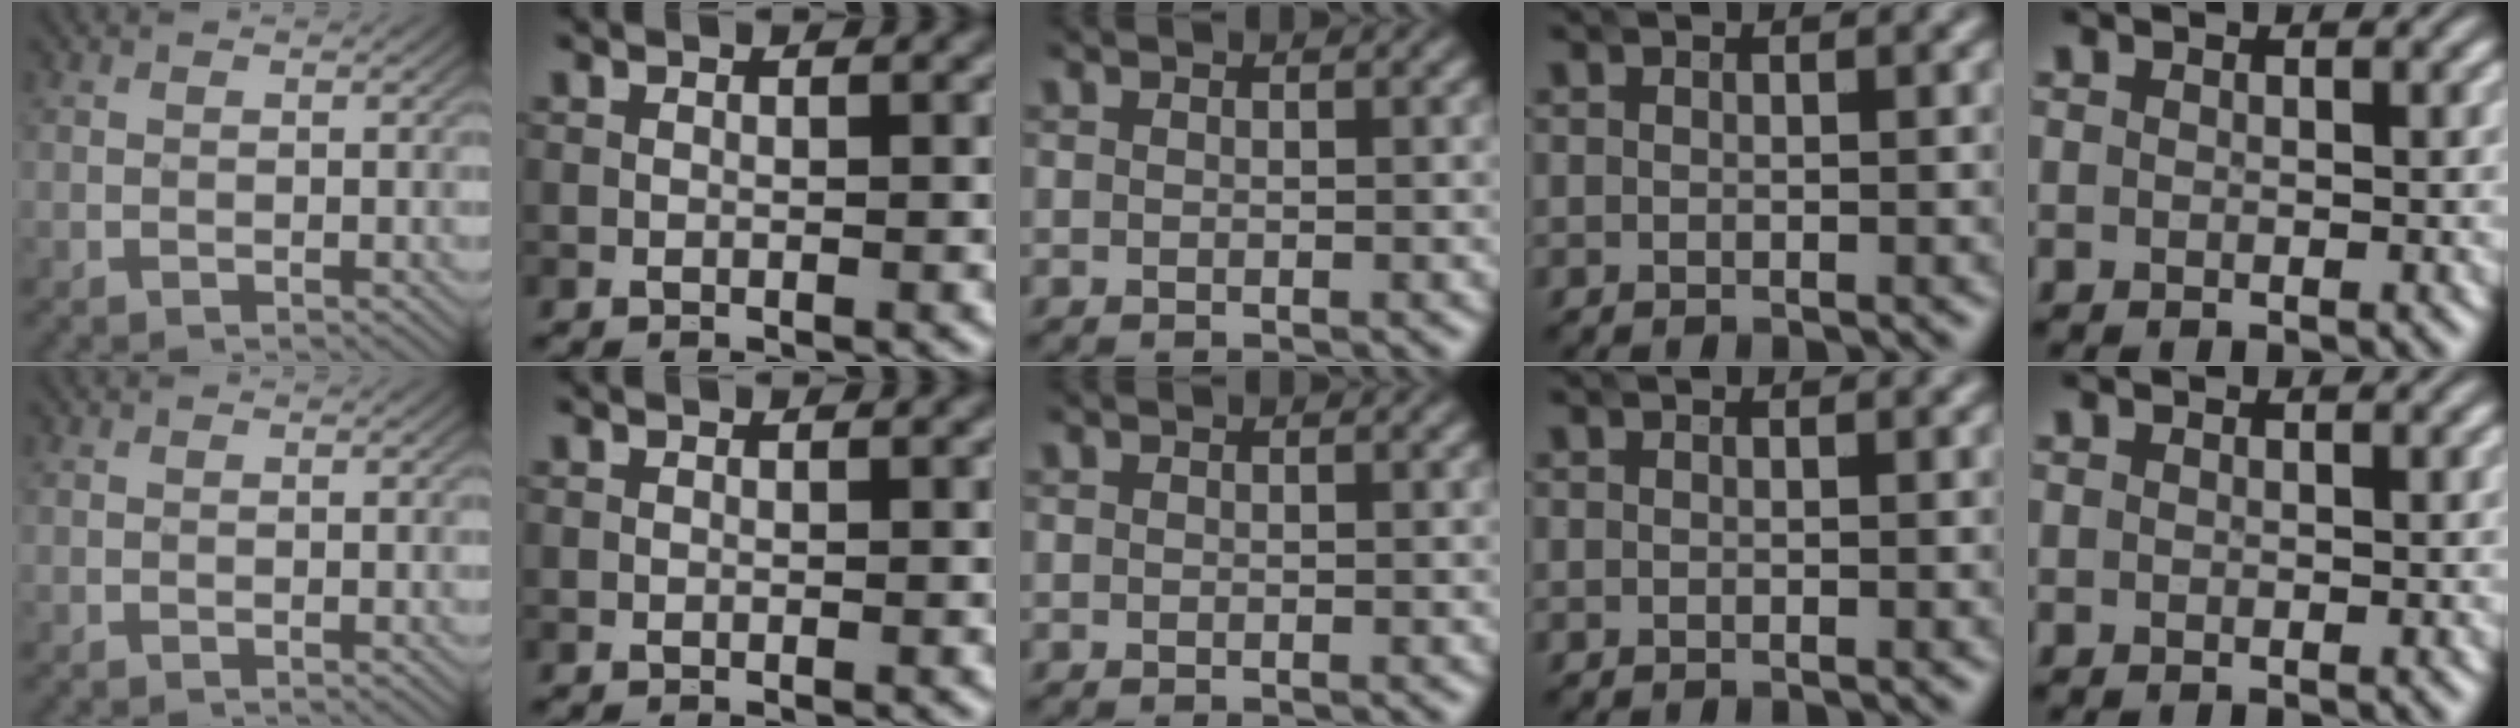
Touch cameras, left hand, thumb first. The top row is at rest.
{}